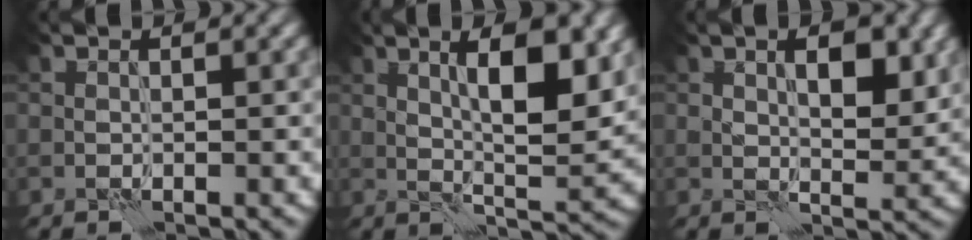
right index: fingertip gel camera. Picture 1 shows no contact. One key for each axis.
{"total": 7.7, "fx": 2.3, "fy": 1.9, "fz": 7.1, "tx": -0.110, "ty": -0.001, "tz": 0.041}
{"total": 4.4, "fx": 1.5, "fy": 2.0, "fz": 3.6, "tx": -0.055, "ty": -0.002, "tz": 0.027}